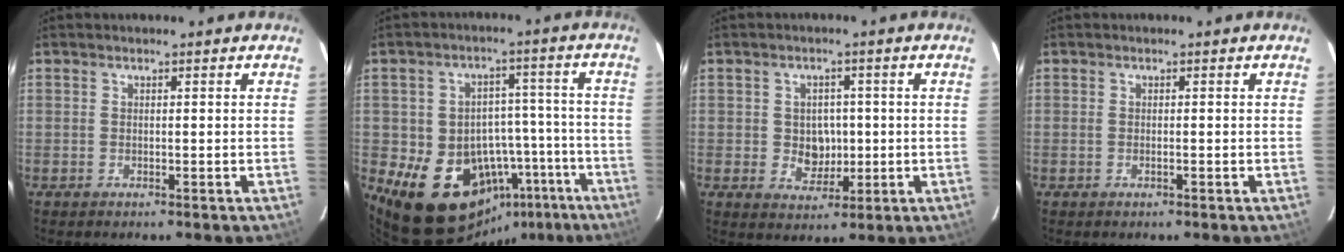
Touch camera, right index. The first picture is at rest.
{"total": 19.5, "force": [-10.7, 13.7, 8.7], "torque": [-0.152, 0.033, -0.118]}
{"total": 5.3, "force": [-0.2, 4.6, 2.7], "torque": [-0.049, 0.005, 0.007]}
{"total": 0.7, "force": [-0.2, 0.2, 0.6], "torque": [-0.011, 0.002, -0.004]}